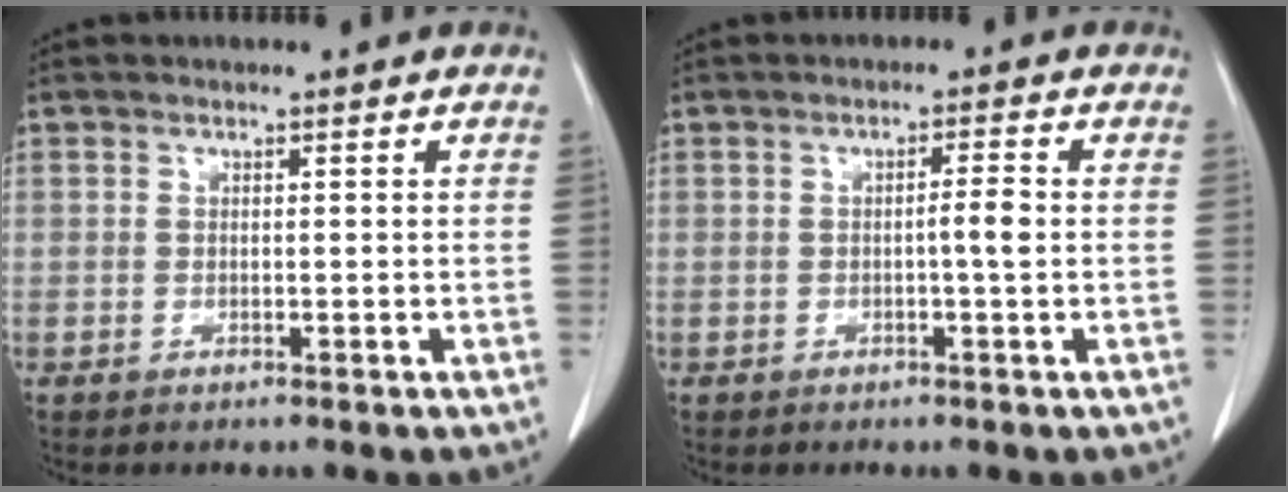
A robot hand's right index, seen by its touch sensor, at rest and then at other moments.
{"total": 2.4, "force": [-0.3, -0.1, 2.3], "torque": [-0.037, 0.002, -0.005]}